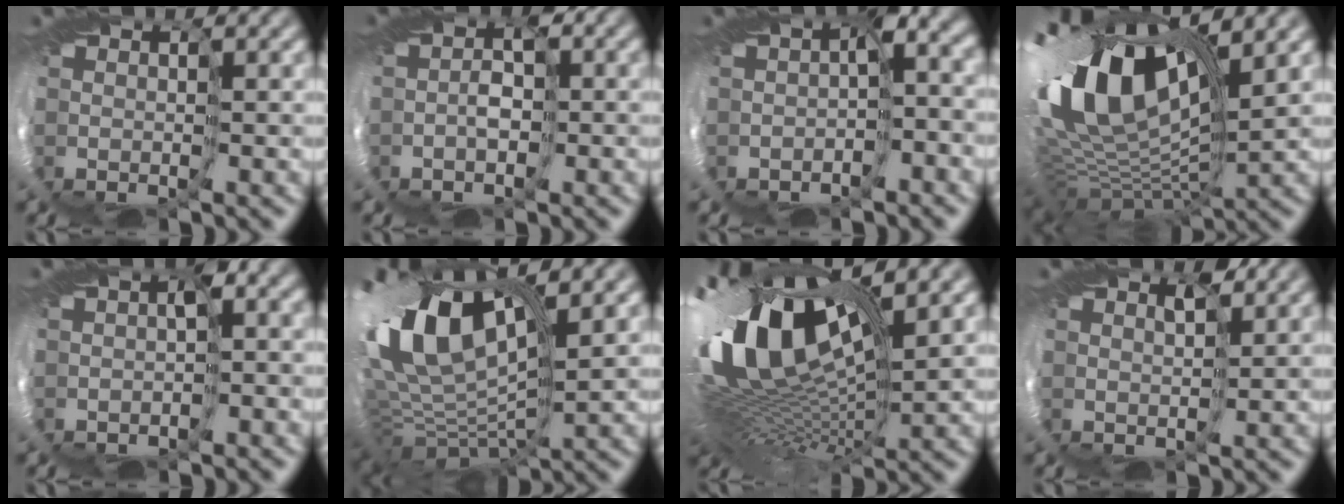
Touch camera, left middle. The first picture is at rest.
{"total": 2.7, "force": [-0.6, 1.7, 1.9], "torque": [-0.041, 0.001, -0.010]}
{"total": 4.1, "force": [-0.8, 1.9, 3.6], "torque": [-0.069, -0.007, -0.017]}
{"total": 15.4, "force": [4.4, 9.3, 11.5], "torque": [-0.247, 0.003, 0.087]}
{"total": 3.3, "force": [-0.4, 1.8, 2.8], "torque": [-0.044, -0.001, 0.003]}
{"total": 13.2, "force": [4.1, 6.9, 10.4], "torque": [-0.232, 0.011, 0.076]}
{"total": 16.3, "force": [4.7, 8.1, 13.4], "torque": [-0.246, -0.010, 0.095]}
{"total": 1.3, "force": [1.3, 0.0, 0.1], "torque": [-0.010, 0.006, 0.011]}